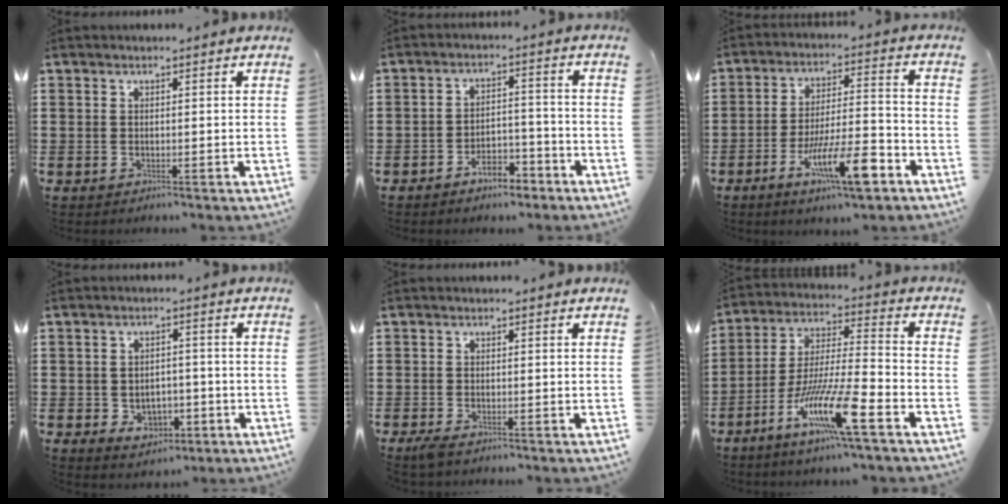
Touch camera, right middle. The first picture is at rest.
{"total": 5.2, "force": [-4.2, 1.9, 2.4], "torque": [-0.047, 0.013, -0.083]}
{"total": 11.6, "force": [-5.9, 2.7, 9.6], "torque": [-0.174, 0.007, -0.106]}
{"total": 3.7, "force": [-1.6, 2.7, 1.9], "torque": [-0.032, 0.001, -0.034]}
{"total": 1.2, "force": [-0.9, 0.3, 0.9], "torque": [-0.024, -0.006, -0.018]}
{"total": 12.4, "force": [-7.5, 1.0, 9.9], "torque": [-0.203, -0.004, -0.148]}